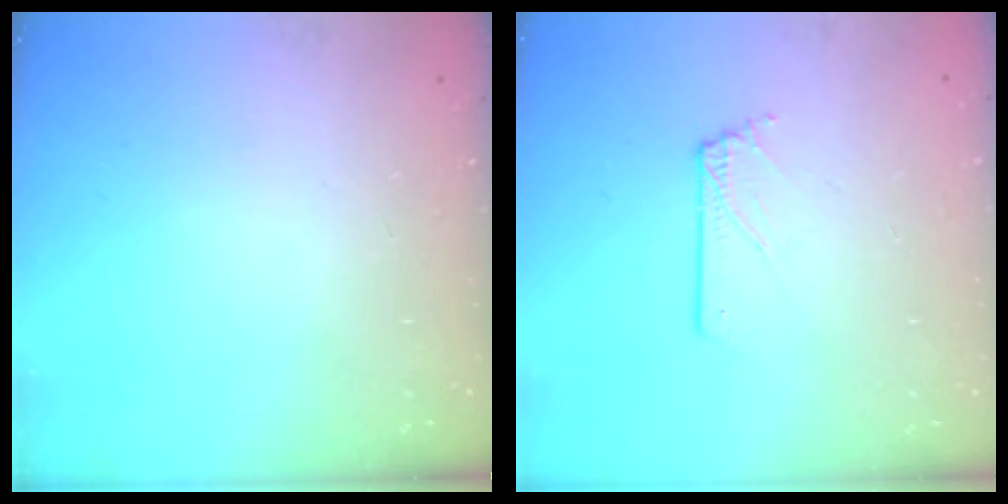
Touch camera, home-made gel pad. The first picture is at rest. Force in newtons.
{"total": 1.0, "press": 1.0, "slide": 0.1}